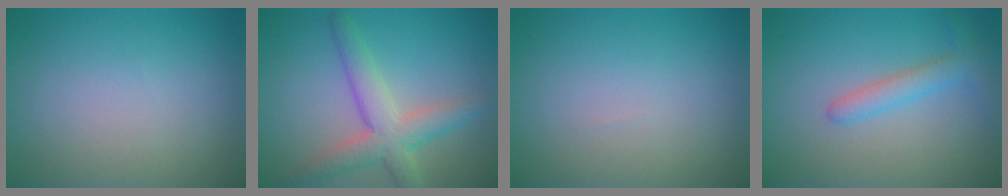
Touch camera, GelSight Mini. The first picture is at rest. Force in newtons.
{"total": 4.9, "press": 4.9, "slide": 0.3}
{"total": 0.0}
{"total": 2.4, "press": 2.4, "slide": 0.1}